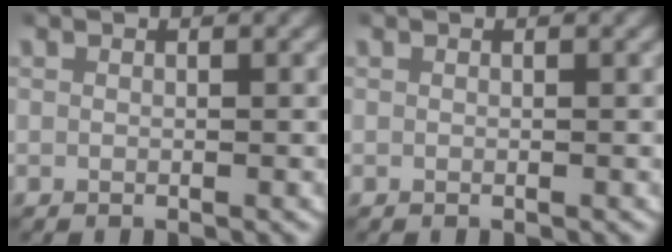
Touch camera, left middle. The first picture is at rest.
{"total": 0.0}